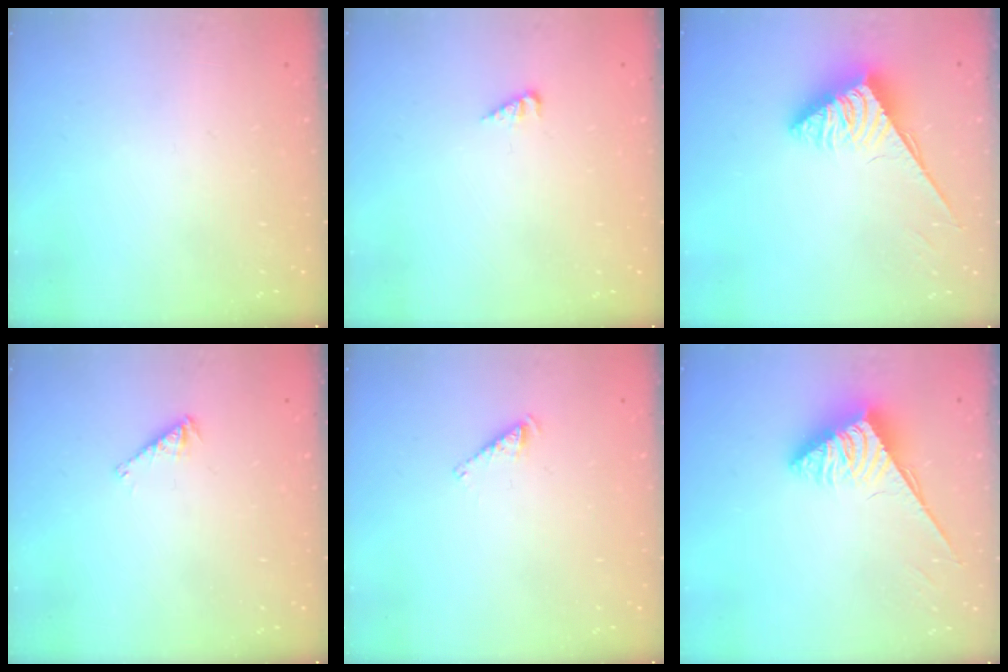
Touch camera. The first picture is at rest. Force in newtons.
{"total": 2.6, "press": 2.6, "slide": 0.2}
{"total": 3.6, "press": 3.6, "slide": 0.6}
{"total": 2.9, "press": 2.8, "slide": 0.5}
{"total": 2.3, "press": 2.2, "slide": 0.4}
{"total": 3.6, "press": 3.6, "slide": 0.6}